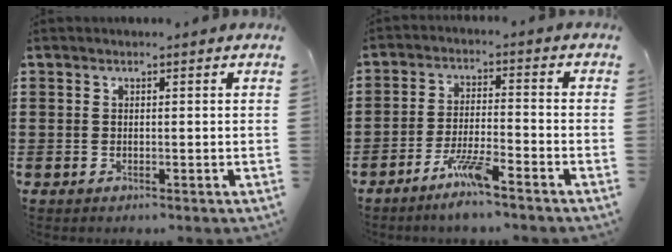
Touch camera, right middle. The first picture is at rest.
{"total": 5.8, "force": [-4.3, 0.3, 4.0], "torque": [-0.086, -0.010, -0.080]}